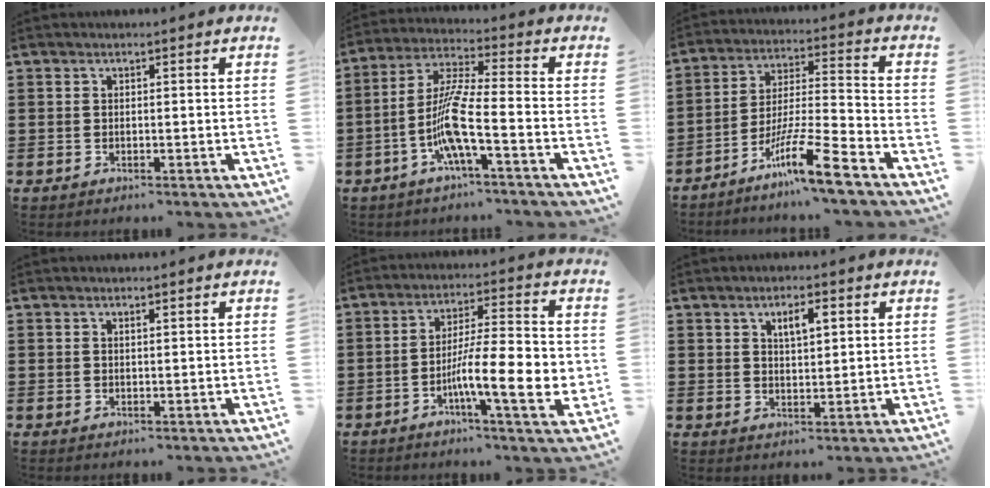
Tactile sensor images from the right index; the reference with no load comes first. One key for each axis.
{"total": 8.9, "fx": -3.6, "fy": 0.6, "fz": 8.1, "tx": -0.184, "ty": -0.018, "tz": -0.076}
{"total": 11.7, "fx": -8.3, "fy": 0.6, "fz": 8.3, "tx": -0.155, "ty": 0.006, "tz": -0.159}
{"total": 0.6, "fx": 0.4, "fy": 0.2, "fz": 0.4, "tx": -0.009, "ty": 0.001, "tz": 0.008}
{"total": 12.2, "fx": -3.2, "fy": 2.4, "fz": 11.6, "tx": -0.197, "ty": -0.005, "tz": -0.056}
{"total": 3.5, "fx": 1.5, "fy": 1.3, "fz": 2.9, "tx": -0.044, "ty": 0.000, "tz": 0.022}